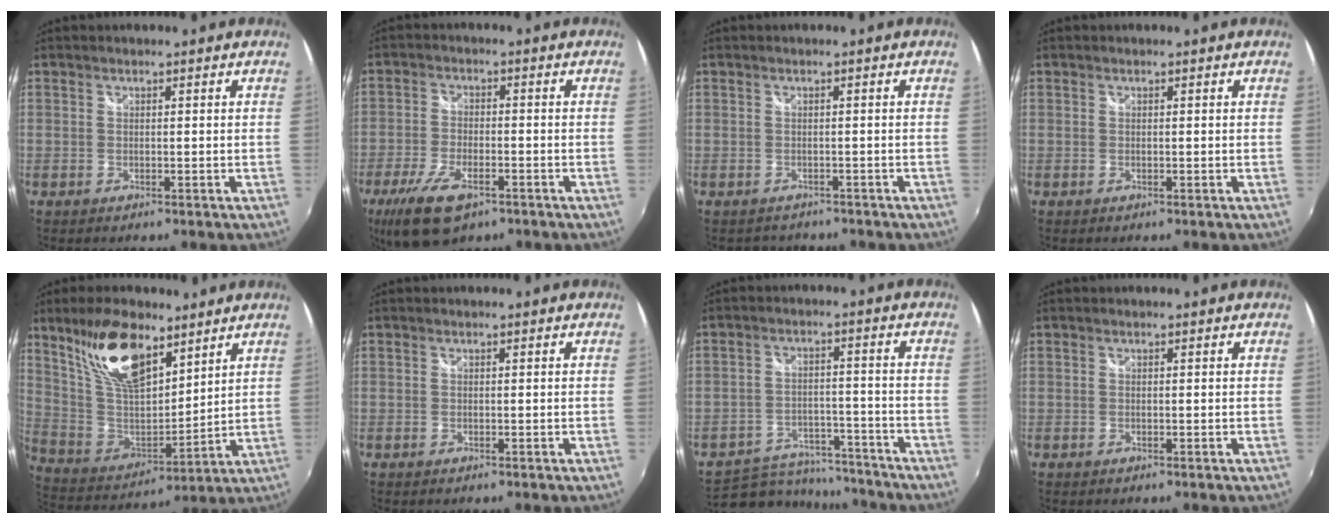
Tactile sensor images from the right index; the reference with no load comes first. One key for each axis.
{"total": 11.1, "fx": -6.4, "fy": 4.9, "fz": 7.7, "tx": -0.180, "ty": -0.029, "tz": -0.118}
{"total": 2.9, "fx": -2.6, "fy": 1.3, "fz": 0.3, "tx": -0.010, "ty": -0.008, "tz": -0.033}
{"total": 0.0}
{"total": 17.9, "fx": 10.9, "fy": 7.8, "fz": 11.9, "tx": -0.231, "ty": 0.015, "tz": 0.219}
{"total": 0.0}
{"total": 12.9, "fx": -11.1, "fy": 6.0, "fz": 2.7, "tx": -0.073, "ty": 0.021, "tz": -0.148}
{"total": 0.0}